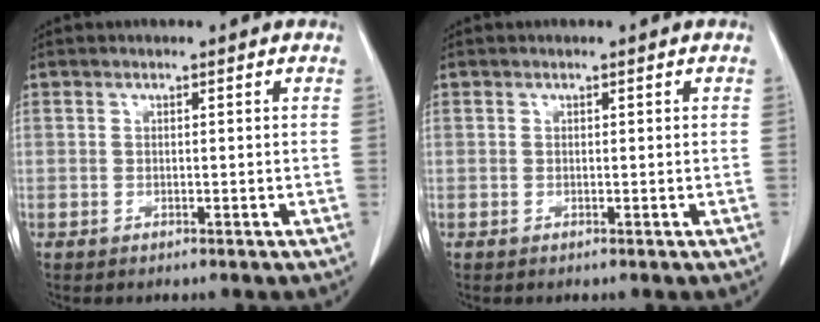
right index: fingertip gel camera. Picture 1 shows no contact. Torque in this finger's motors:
{"motor_torque": [0.04, -0.03, 0.04, 0.01]}